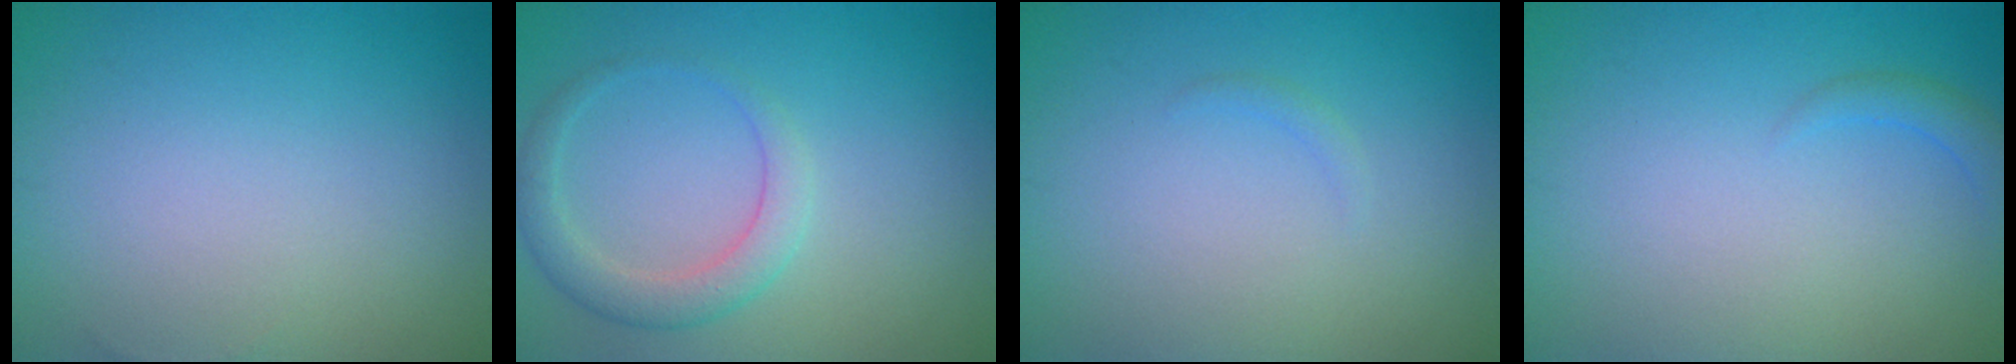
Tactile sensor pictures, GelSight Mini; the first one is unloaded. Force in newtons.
{"total": 2.8, "press": 2.8, "slide": 0.3}
{"total": 0.5, "press": 0.5, "slide": 0.1}
{"total": 1.3, "press": 1.3, "slide": 0.2}